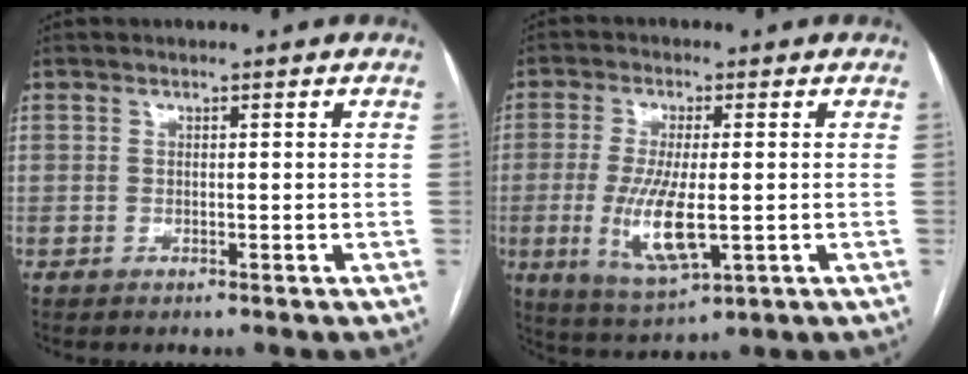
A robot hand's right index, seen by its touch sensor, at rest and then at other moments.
{"total": 9.7, "force": [-1.6, 2.6, 9.2], "torque": [-0.191, -0.023, -0.021]}